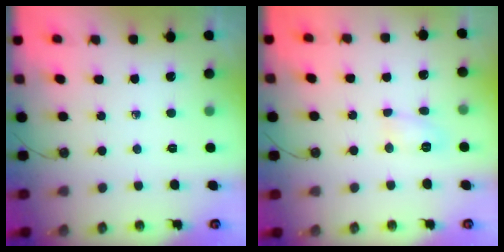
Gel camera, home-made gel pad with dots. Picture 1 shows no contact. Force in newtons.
{"total": 4.8, "press": 4.8, "slide": 0.4}